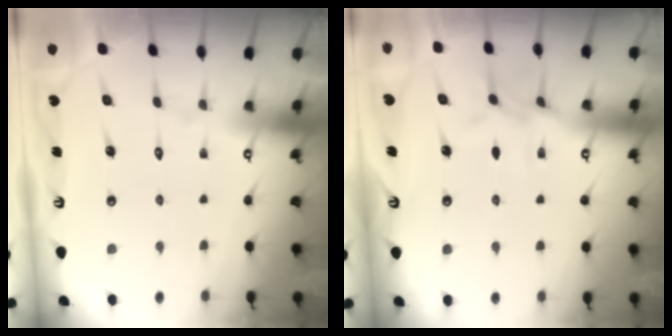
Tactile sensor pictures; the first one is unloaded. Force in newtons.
{"total": 6.9, "press": 6.9, "slide": 0.6}